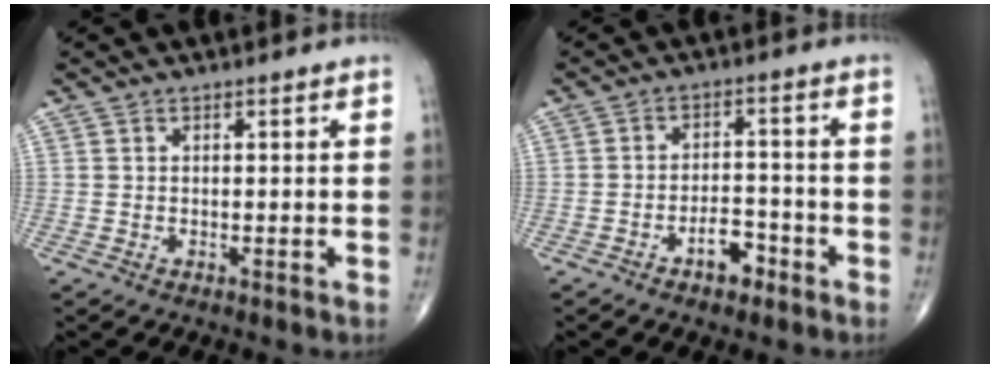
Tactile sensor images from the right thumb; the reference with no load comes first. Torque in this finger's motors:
{"motor_torque": [1.41, 0.31, 0.36, -0.63, 0.07]}